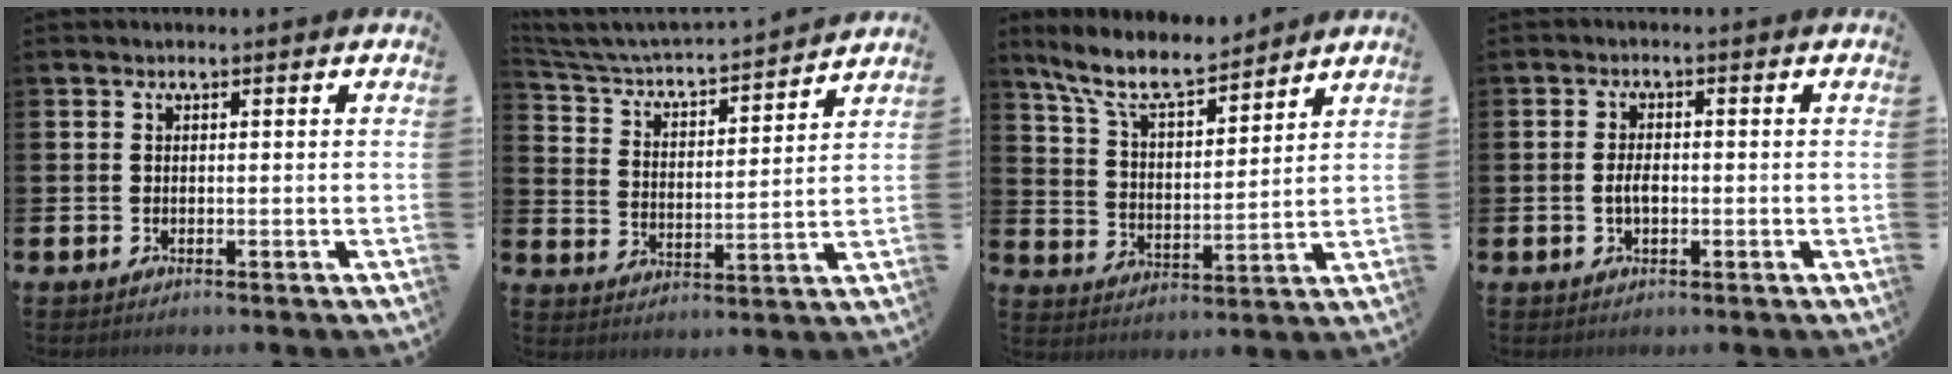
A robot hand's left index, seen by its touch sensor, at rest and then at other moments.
{"total": 4.4, "force": [4.1, 0.9, 1.4], "torque": [-0.058, -0.039, 0.061]}
{"total": 9.2, "force": [8.1, 2.2, 3.8], "torque": [-0.112, -0.039, 0.146]}
{"total": 2.4, "force": [-0.3, 1.3, 2.1], "torque": [-0.026, -0.002, -0.010]}